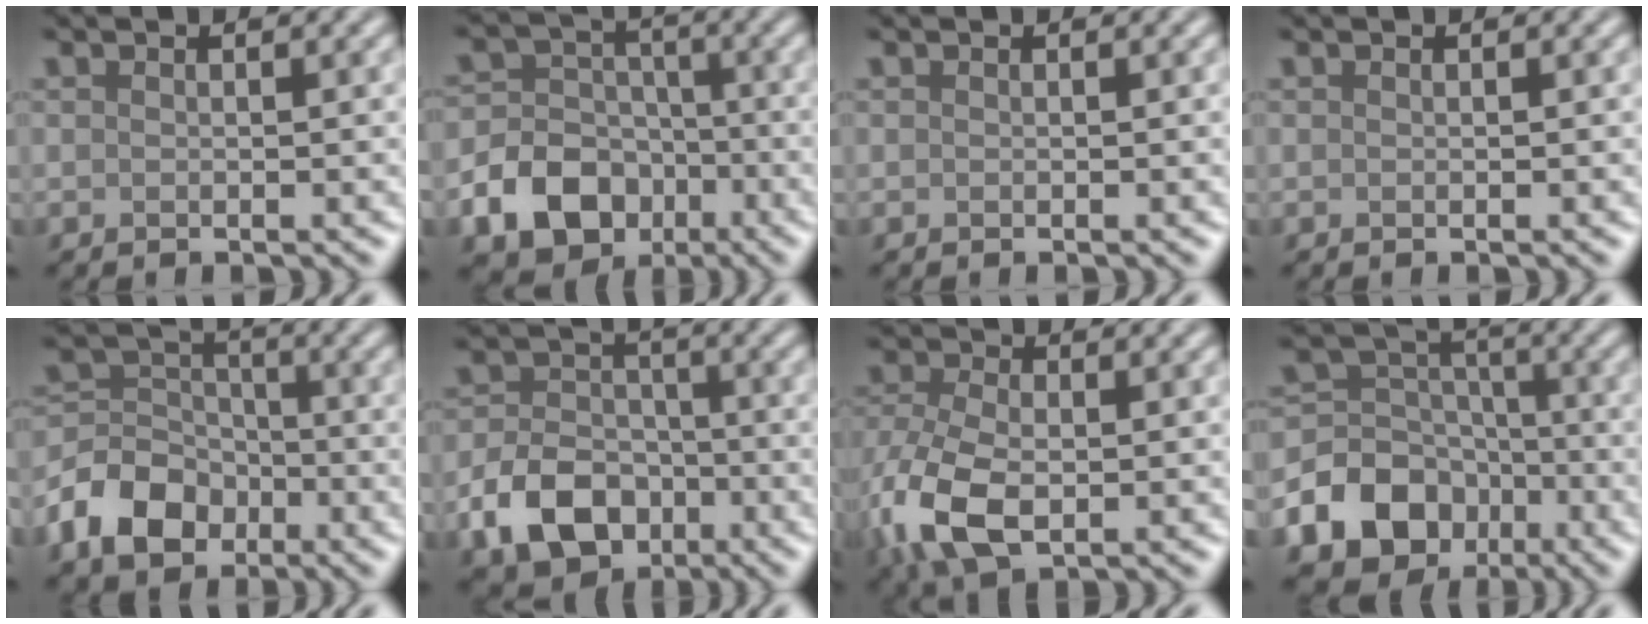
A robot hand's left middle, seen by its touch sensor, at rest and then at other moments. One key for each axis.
{"total": 12.2, "fx": -5.7, "fy": 10.0, "fz": 4.1, "tx": -0.077, "ty": -0.038, "tz": -0.114}
{"total": 0.0}
{"total": 0.0}
{"total": 6.7, "fx": -3.4, "fy": 4.9, "fz": 3.1, "tx": -0.061, "ty": 0.002, "tz": -0.081}
{"total": 7.2, "fx": -3.4, "fy": 5.1, "fz": 3.8, "tx": -0.072, "ty": -0.006, "tz": -0.067}
{"total": 7.9, "fx": -2.1, "fy": 4.9, "fz": 5.9, "tx": -0.150, "ty": -0.011, "tz": -0.050}
{"total": 15.7, "fx": -7.6, "fy": 12.7, "fz": 5.2, "tx": -0.112, "ty": -0.046, "tz": -0.148}